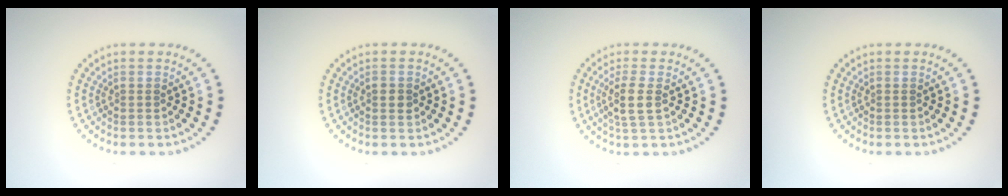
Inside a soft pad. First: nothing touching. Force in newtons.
{"total": 1.0, "press": 1.0, "slide": 0.1}
{"total": 2.4, "press": 2.0, "slide": 1.3}
{"total": 0.0}